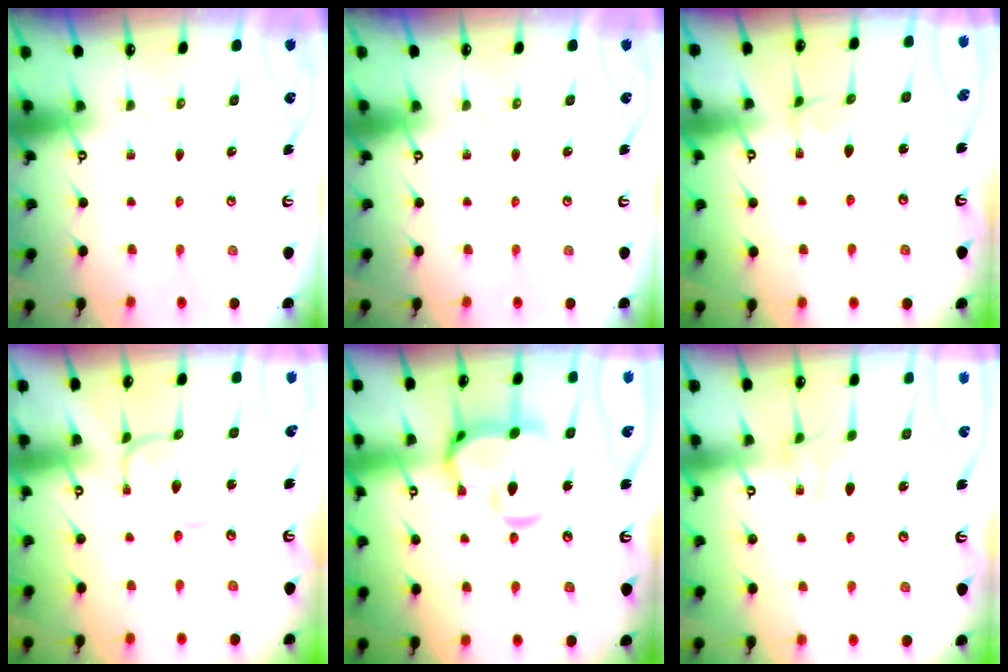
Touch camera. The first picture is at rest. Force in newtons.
{"total": 0.0}
{"total": 1.9, "press": 1.9, "slide": 0.3}
{"total": 0.0}
{"total": 9.0, "press": 8.9, "slide": 1.5}
{"total": 1.0, "press": 0.5, "slide": 0.8}